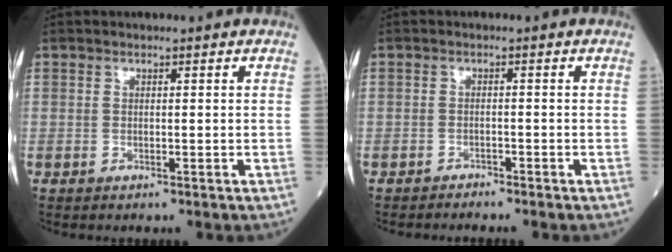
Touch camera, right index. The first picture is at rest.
{"total": 1.3, "force": [-1.3, -0.1, -0.1], "torque": [0.001, -0.003, -0.021]}